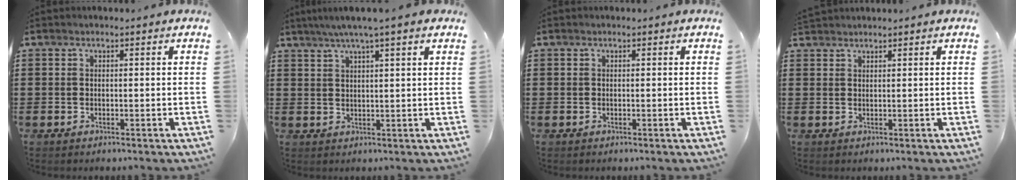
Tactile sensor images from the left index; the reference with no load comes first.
{"total": 4.0, "force": [2.8, -0.5, 2.8], "torque": [-0.061, -0.002, 0.048]}
{"total": 0.0}
{"total": 1.1, "force": [1.1, 0.1, 0.1], "torque": [-0.004, -0.001, 0.022]}